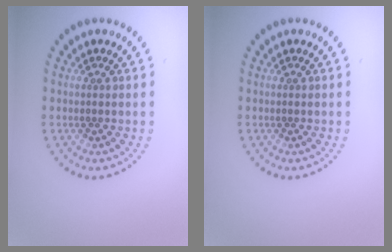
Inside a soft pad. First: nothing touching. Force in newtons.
{"total": 0.0}